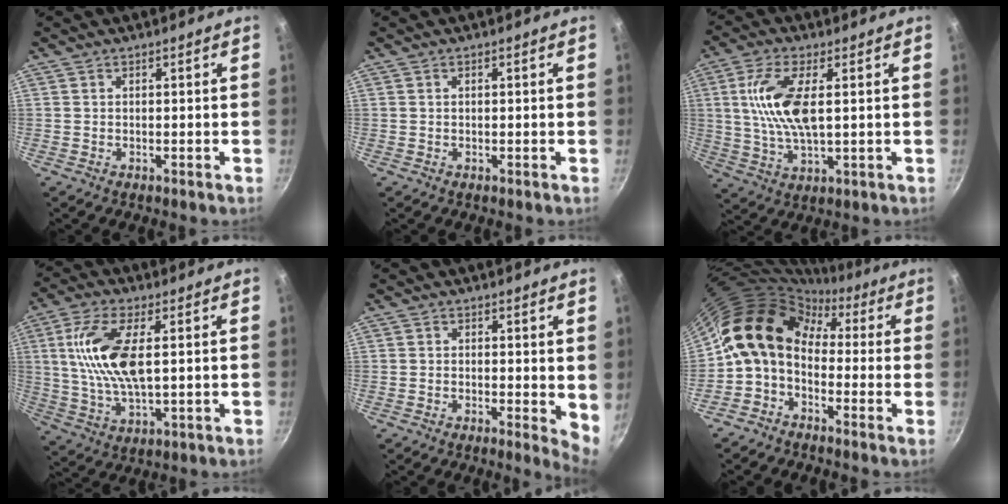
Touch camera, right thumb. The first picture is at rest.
{"total": 0.0}
{"total": 11.5, "force": [2.0, 4.5, 10.3], "torque": [-0.208, -0.001, 0.040]}
{"total": 13.3, "force": [2.5, 5.4, 11.9], "torque": [-0.238, -0.001, 0.049]}
{"total": 4.1, "force": [0.5, 1.7, 3.7], "torque": [-0.045, -0.008, 0.003]}
{"total": 13.3, "force": [0.8, 9.9, 8.8], "torque": [-0.139, 0.041, -0.015]}